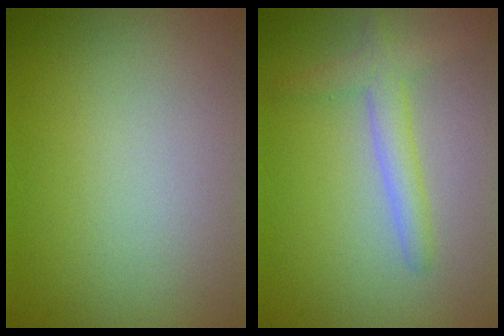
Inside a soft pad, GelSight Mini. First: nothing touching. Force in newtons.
{"total": 2.7, "press": 2.7, "slide": 0.2}